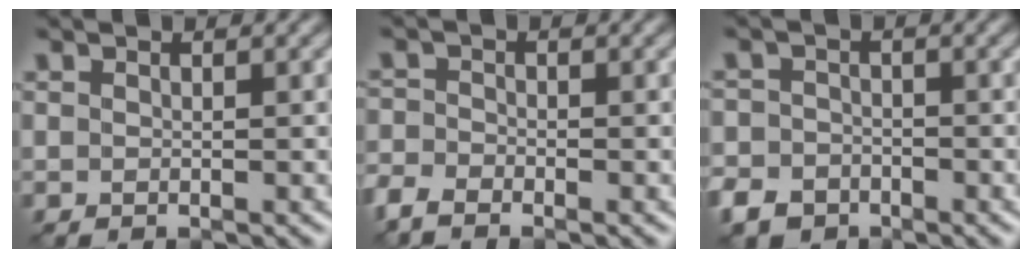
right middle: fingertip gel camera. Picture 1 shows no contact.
{"total": 2.3, "force": [-1.9, 0.9, 0.9], "torque": [-0.022, 0.002, -0.050]}
{"total": 4.0, "force": [-2.5, 2.9, 1.0], "torque": [-0.012, 0.002, -0.054]}